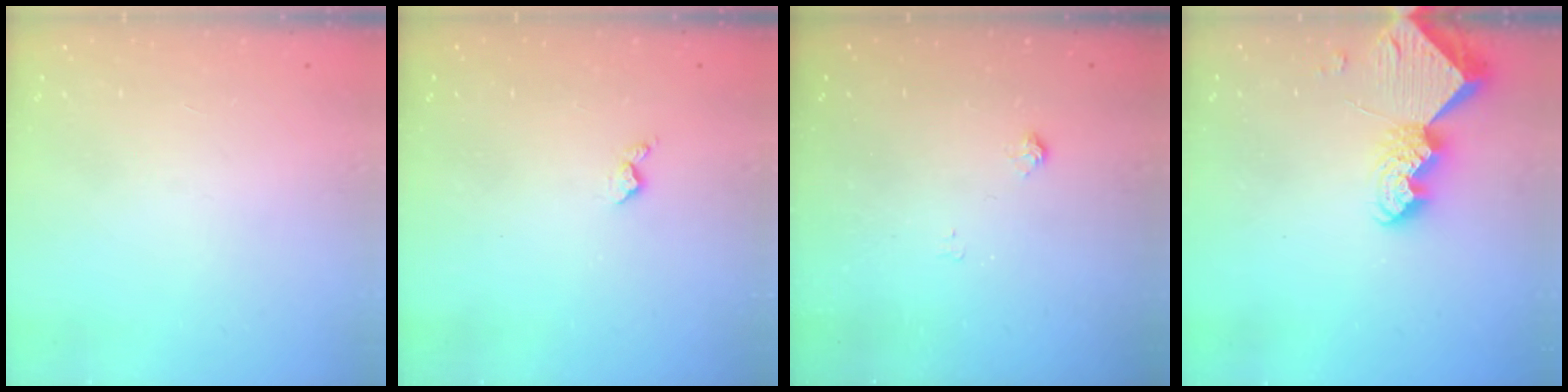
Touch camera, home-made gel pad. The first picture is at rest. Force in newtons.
{"total": 4.0, "press": 3.9, "slide": 0.6}
{"total": 6.9, "press": 6.9, "slide": 0.6}
{"total": 9.6, "press": 9.5, "slide": 0.9}